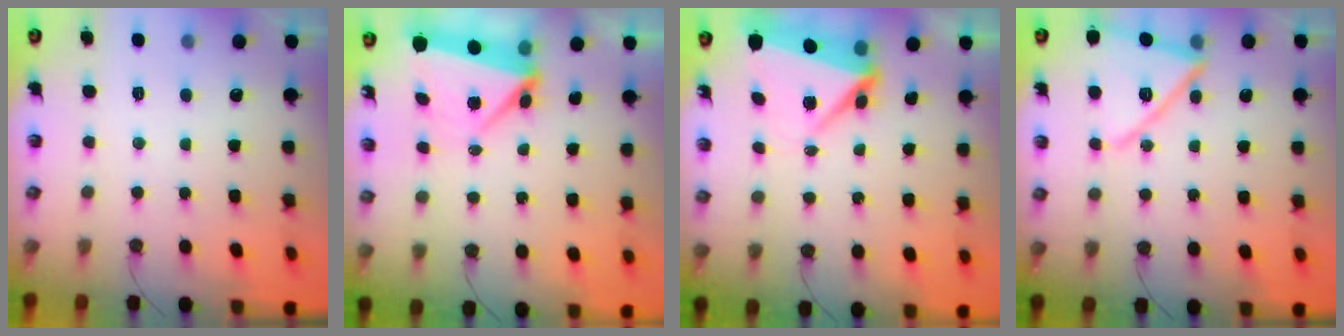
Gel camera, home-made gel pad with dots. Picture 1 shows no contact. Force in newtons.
{"total": 6.9, "press": 5.3, "slide": 4.4}
{"total": 7.3, "press": 7.0, "slide": 1.8}
{"total": 15.0, "press": 15.0, "slide": 1.3}